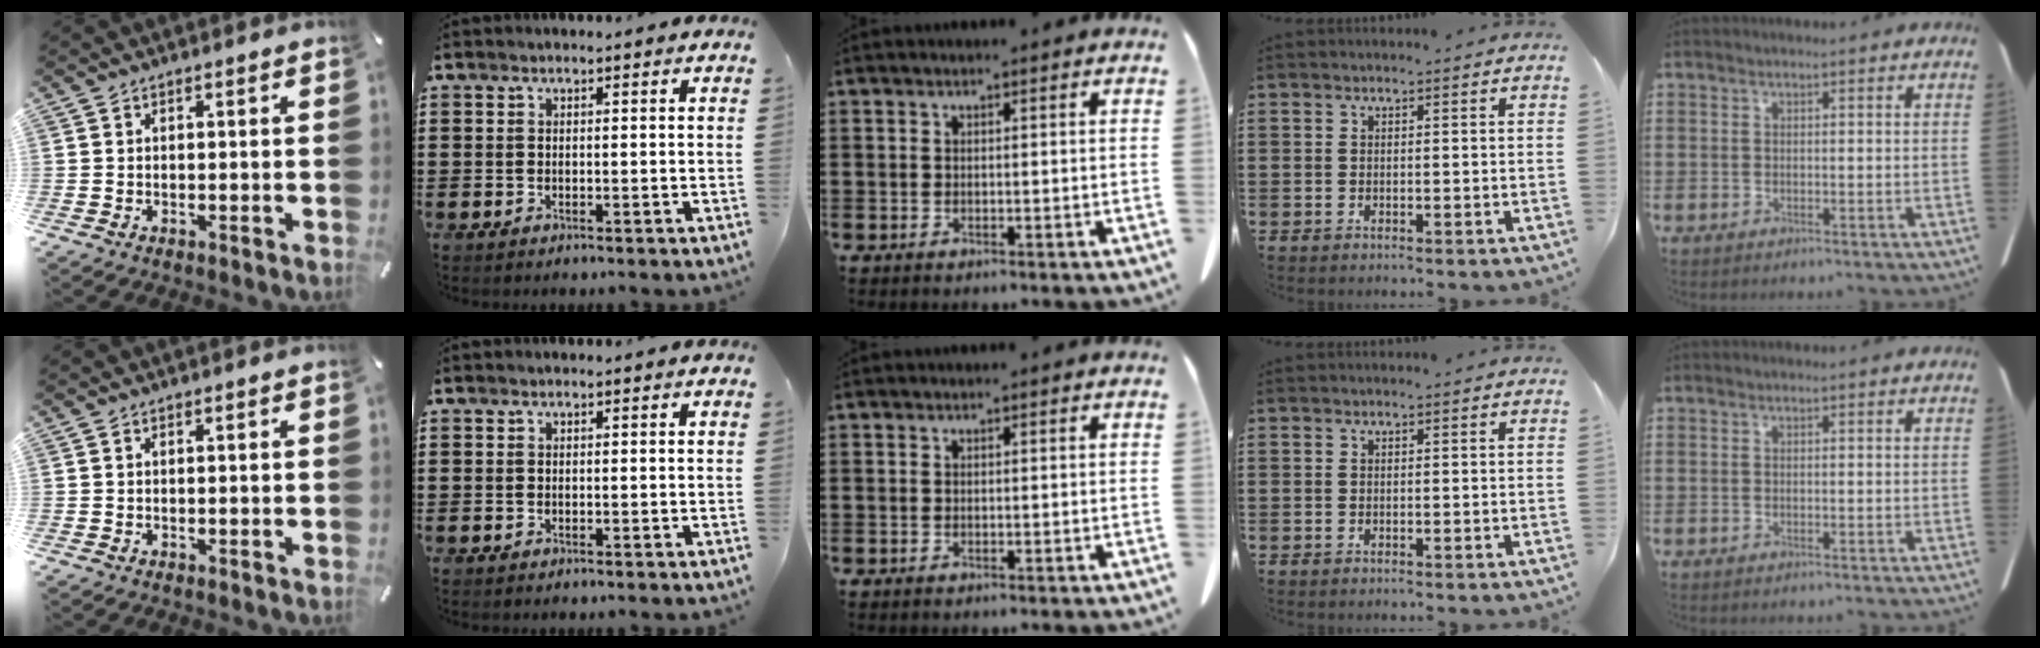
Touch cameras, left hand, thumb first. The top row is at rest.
{}